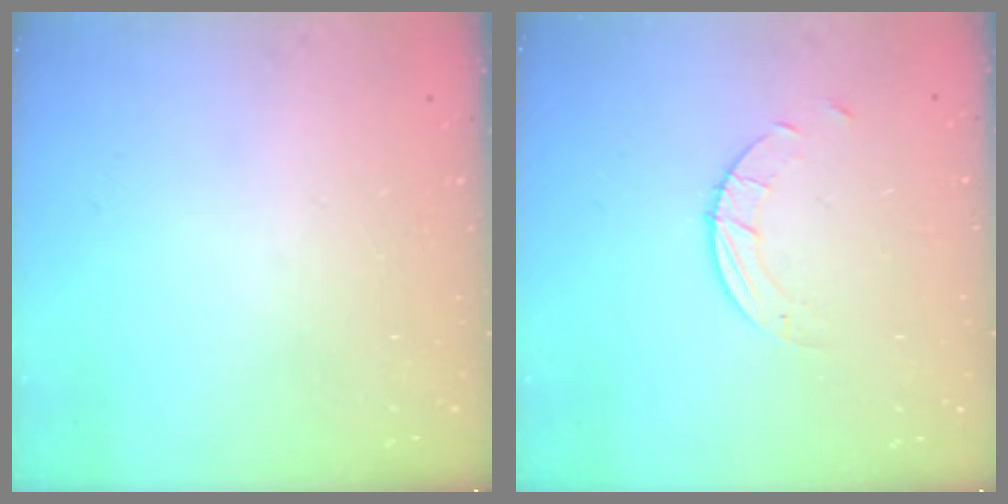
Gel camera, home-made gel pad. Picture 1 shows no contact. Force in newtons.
{"total": 2.6, "press": 2.6, "slide": 0.2}